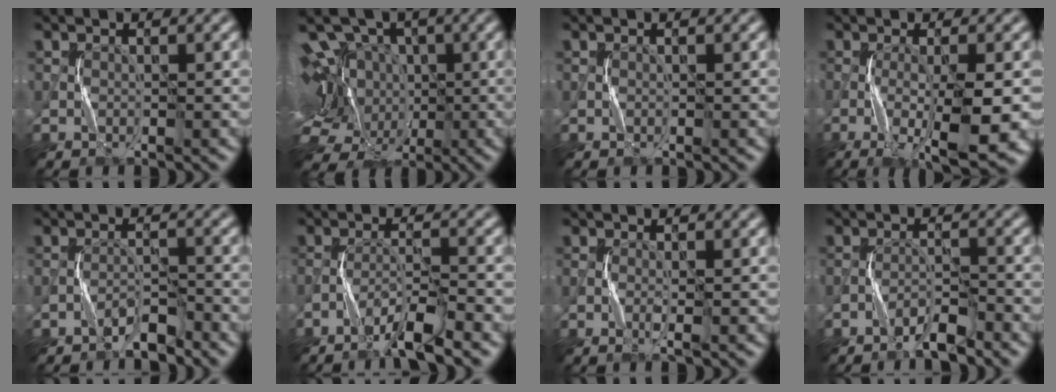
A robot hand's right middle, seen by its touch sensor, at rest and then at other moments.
{"total": 15.2, "force": [-0.2, 11.8, 9.6], "torque": [-0.193, 0.026, -0.027]}
{"total": 0.0}
{"total": 7.9, "force": [-2.6, 1.6, 7.3], "torque": [-0.117, -0.007, -0.037]}
{"total": 2.4, "force": [-2.1, 0.5, 1.0], "torque": [-0.016, 0.010, -0.039]}
{"total": 4.3, "force": [-3.2, 0.3, 2.8], "torque": [-0.052, 0.007, -0.066]}
{"total": 1.0, "force": [-0.3, 0.1, 1.0], "torque": [-0.022, -0.002, -0.008]}
{"total": 2.7, "force": [-2.2, 0.3, 1.5], "torque": [-0.027, 0.007, -0.044]}